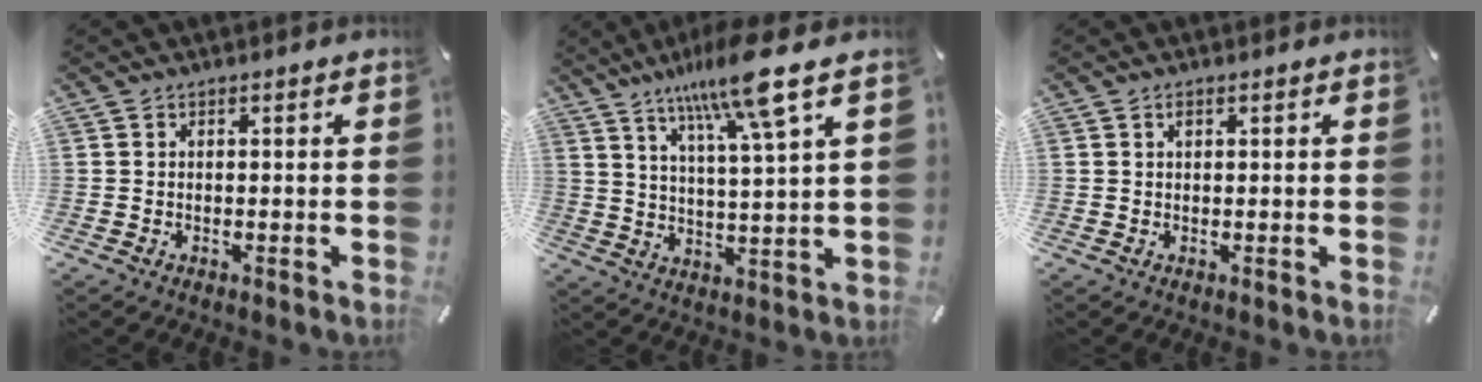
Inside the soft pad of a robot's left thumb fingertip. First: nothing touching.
{"total": 13.4, "force": [9.5, 1.0, 9.4], "torque": [-0.174, -0.039, 0.153]}
{"total": 0.8, "force": [0.3, 0.4, 0.6], "torque": [-0.014, 0.002, 0.006]}